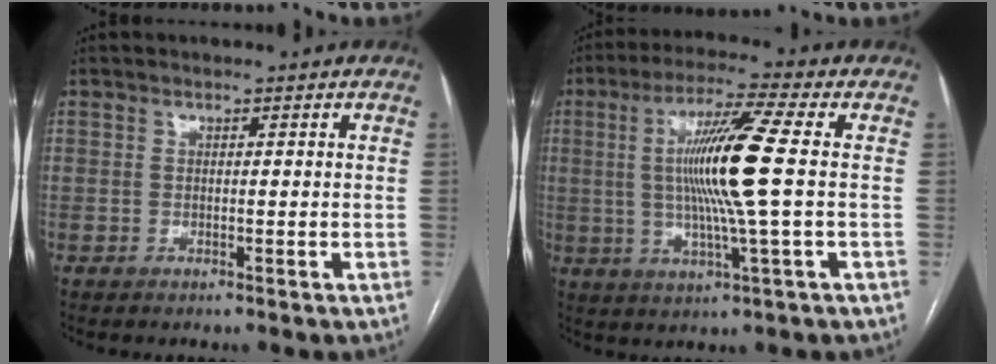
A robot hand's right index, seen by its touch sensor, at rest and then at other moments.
{"total": 12.6, "force": [0.8, -1.0, 12.5], "torque": [-0.243, -0.002, 0.011]}